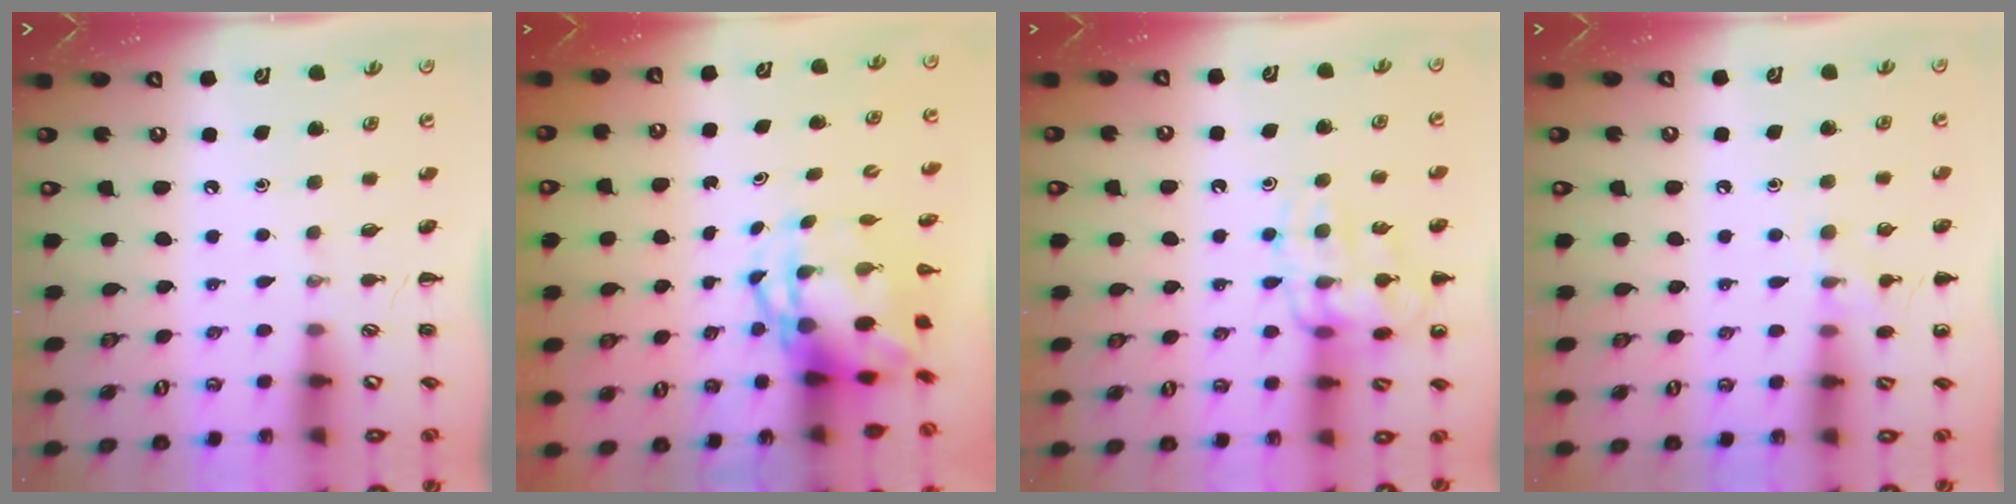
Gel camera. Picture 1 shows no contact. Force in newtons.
{"total": 5.6, "press": 5.4, "slide": 1.6}
{"total": 13.6, "press": 13.5, "slide": 1.4}
{"total": 9.0, "press": 8.8, "slide": 1.7}